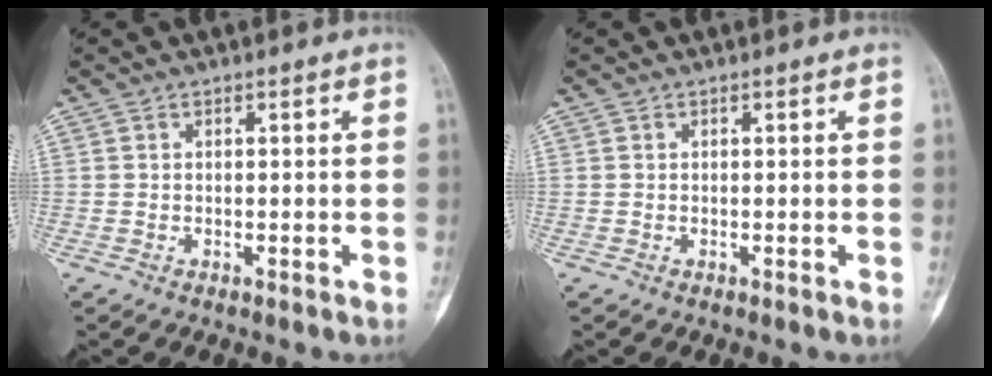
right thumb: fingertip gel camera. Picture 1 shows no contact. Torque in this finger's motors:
{"motor_torque": [0.00, 0.00, 0.00, 0.00, 0.00]}